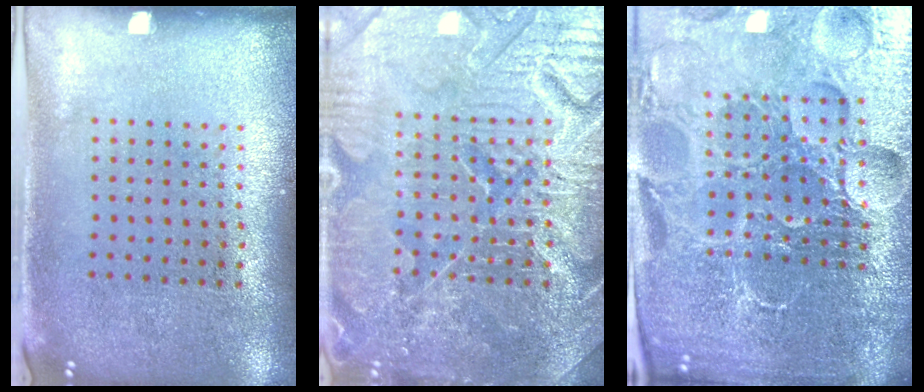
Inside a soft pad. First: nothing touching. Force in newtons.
{"total": 7.9, "press": 7.8, "slide": 0.9}
{"total": 6.7, "press": 5.9, "slide": 3.2}